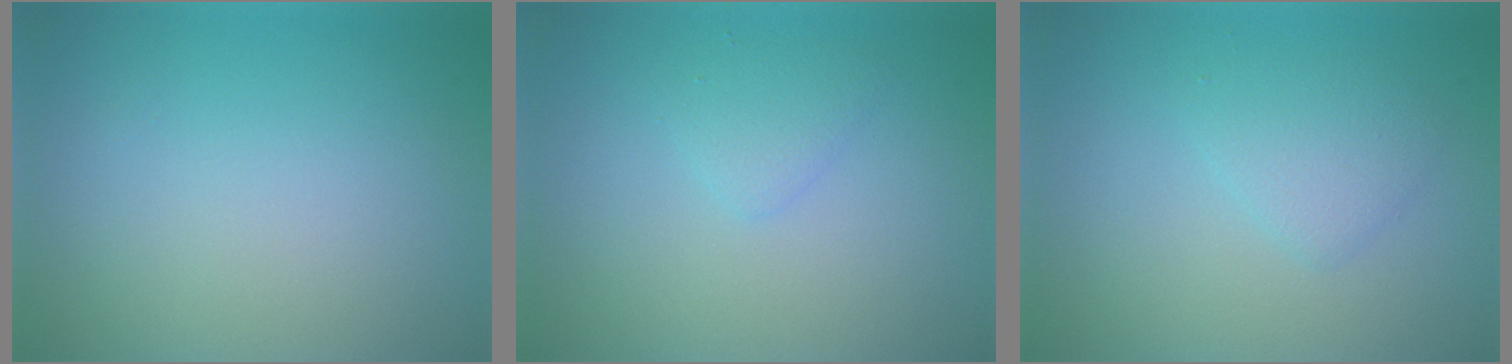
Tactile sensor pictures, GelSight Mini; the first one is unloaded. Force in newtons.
{"total": 1.4, "press": 1.4, "slide": 0.1}
{"total": 2.0, "press": 2.0, "slide": 0.1}